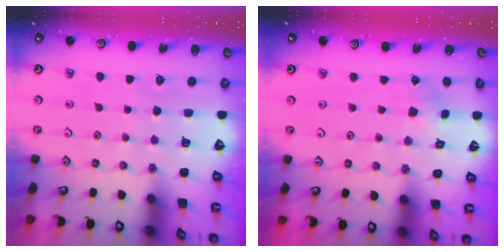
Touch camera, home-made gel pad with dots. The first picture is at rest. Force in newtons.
{"total": 2.0, "press": 2.0, "slide": 0.1}